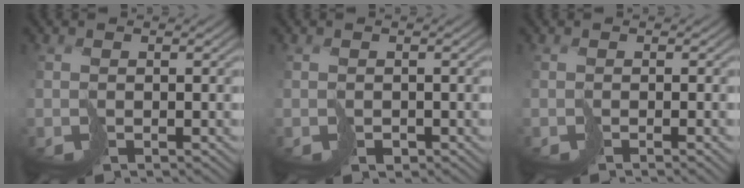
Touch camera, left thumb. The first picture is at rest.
{"total": 0.8, "force": [-0.3, 0.6, 0.3], "torque": [-0.007, -0.006, -0.006]}
{"total": 1.7, "force": [-0.6, 0.2, 1.6], "torque": [-0.023, 0.001, -0.016]}